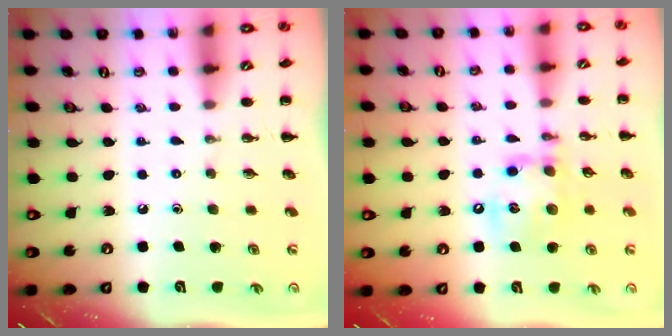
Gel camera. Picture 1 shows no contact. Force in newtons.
{"total": 14.1, "press": 13.8, "slide": 2.6}